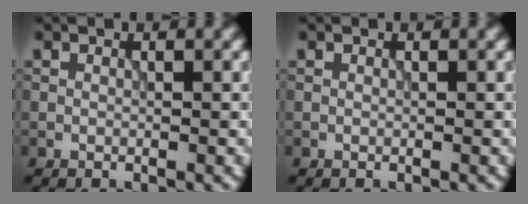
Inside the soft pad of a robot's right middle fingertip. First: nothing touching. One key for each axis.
{"total": 0.0}